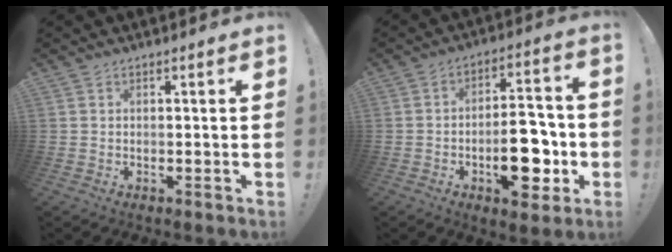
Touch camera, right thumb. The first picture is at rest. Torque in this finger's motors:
{"motor_torque": [1.69, 2.12, 0.08, -0.06, 0.20]}